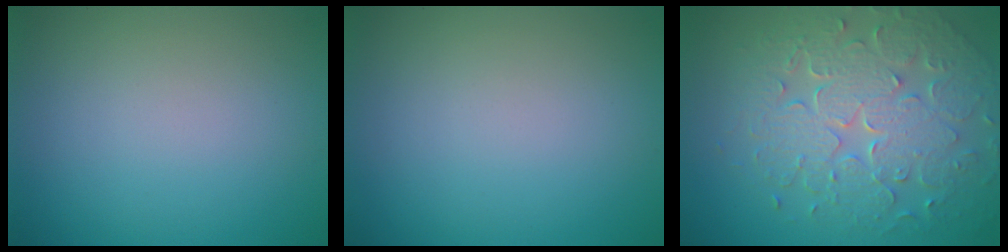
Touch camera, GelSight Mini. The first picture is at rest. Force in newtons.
{"total": 0.0}
{"total": 8.1, "press": 5.8, "slide": 5.7}